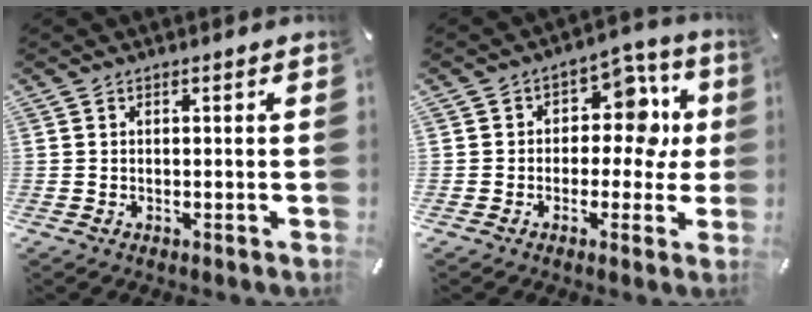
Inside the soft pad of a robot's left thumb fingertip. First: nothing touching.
{"total": 12.8, "force": [2.1, 8.8, 9.0], "torque": [-0.110, -0.010, 0.036]}